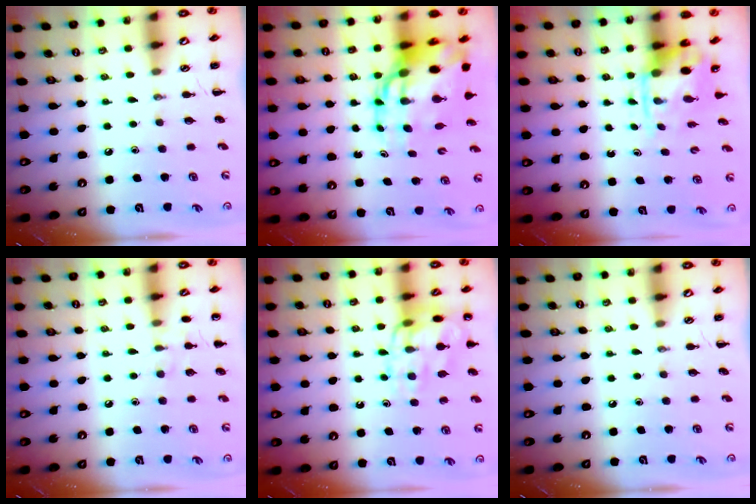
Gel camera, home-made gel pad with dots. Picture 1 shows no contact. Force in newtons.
{"total": 17.0, "press": 16.4, "slide": 4.7}
{"total": 3.7, "press": 3.7, "slide": 0.8}
{"total": 5.6, "press": 5.4, "slide": 1.7}
{"total": 14.5, "press": 14.4, "slide": 1.6}
{"total": 0.0}